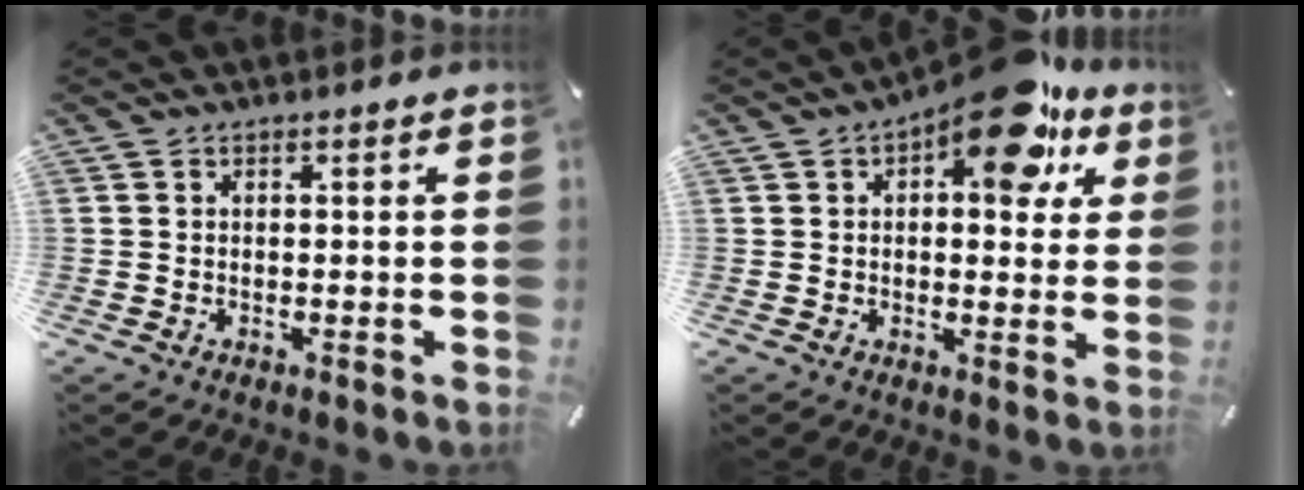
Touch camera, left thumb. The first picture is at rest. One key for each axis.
{"total": 16.0, "fx": 9.0, "fy": 7.2, "fz": 11.2, "tx": -0.144, "ty": -0.050, "tz": 0.146}